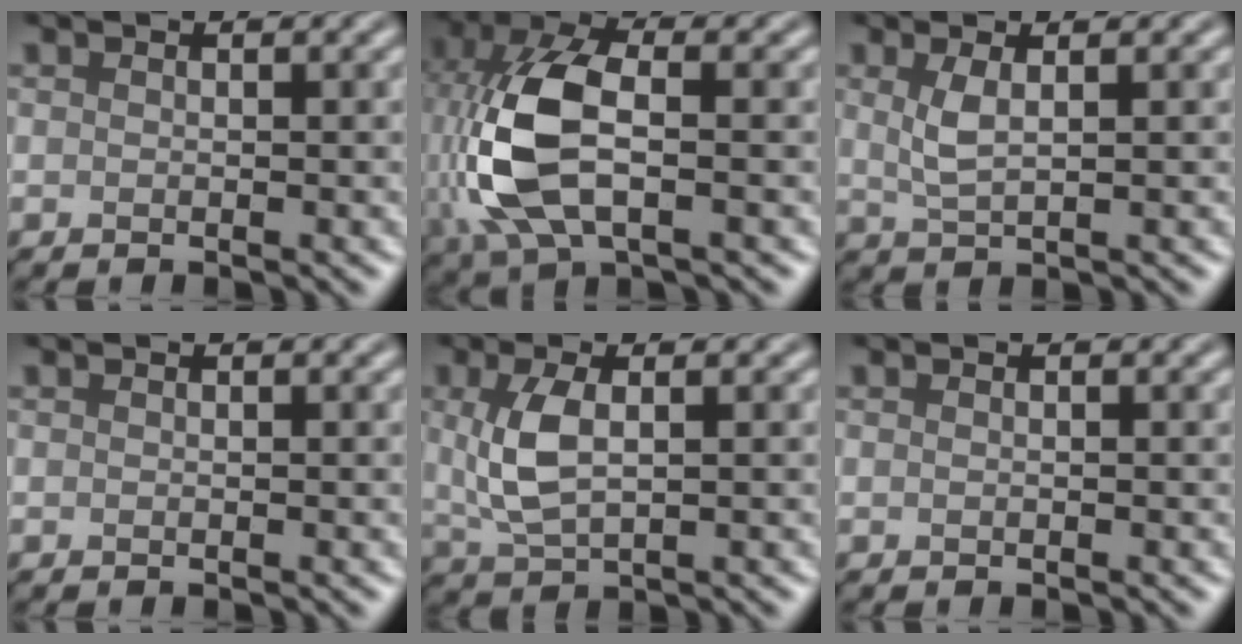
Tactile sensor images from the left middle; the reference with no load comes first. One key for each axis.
{"total": 9.7, "fx": -0.6, "fy": 5.0, "fz": 8.3, "tx": -0.200, "ty": 0.005, "tz": -0.011}
{"total": 2.3, "fx": 0.8, "fy": 0.7, "fz": 2.0, "tx": -0.045, "ty": 0.000, "tz": 0.018}
{"total": 0.0}
{"total": 4.2, "fx": 0.7, "fy": 1.9, "fz": 3.7, "tx": -0.089, "ty": 0.001, "tz": 0.017}
{"total": 0.0}